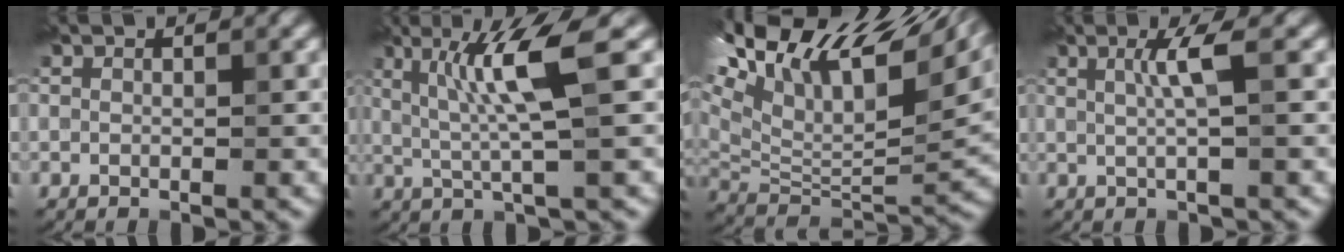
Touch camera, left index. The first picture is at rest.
{"total": 5.1, "force": [0.4, 0.0, 5.1], "torque": [-0.112, 0.004, 0.021]}
{"total": 16.1, "force": [8.8, 7.3, 11.4], "torque": [-0.213, 0.058, 0.165]}
{"total": 1.9, "force": [-0.3, -0.1, 1.9], "torque": [-0.037, 0.001, 0.004]}